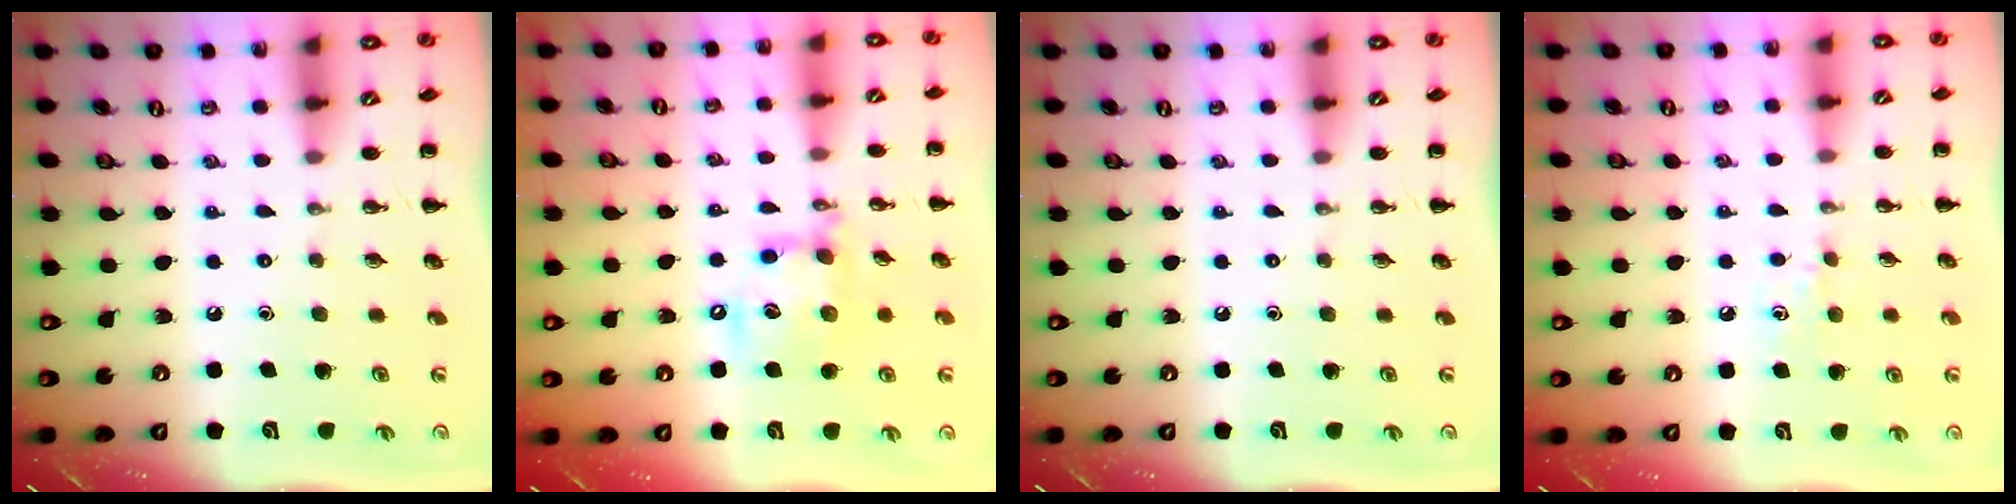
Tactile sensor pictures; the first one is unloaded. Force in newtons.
{"total": 14.6, "press": 14.4, "slide": 2.5}
{"total": 0.0}
{"total": 5.4, "press": 5.1, "slide": 1.8}